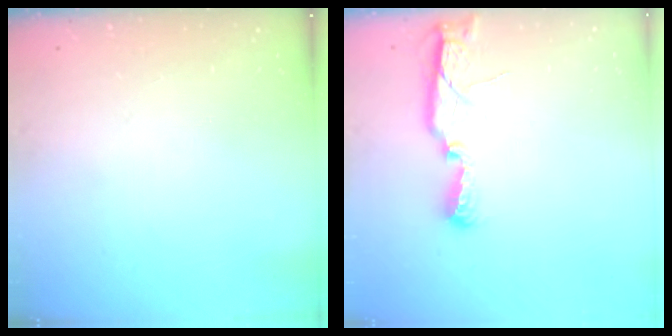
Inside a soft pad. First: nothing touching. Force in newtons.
{"total": 9.0, "press": 7.8, "slide": 4.5}